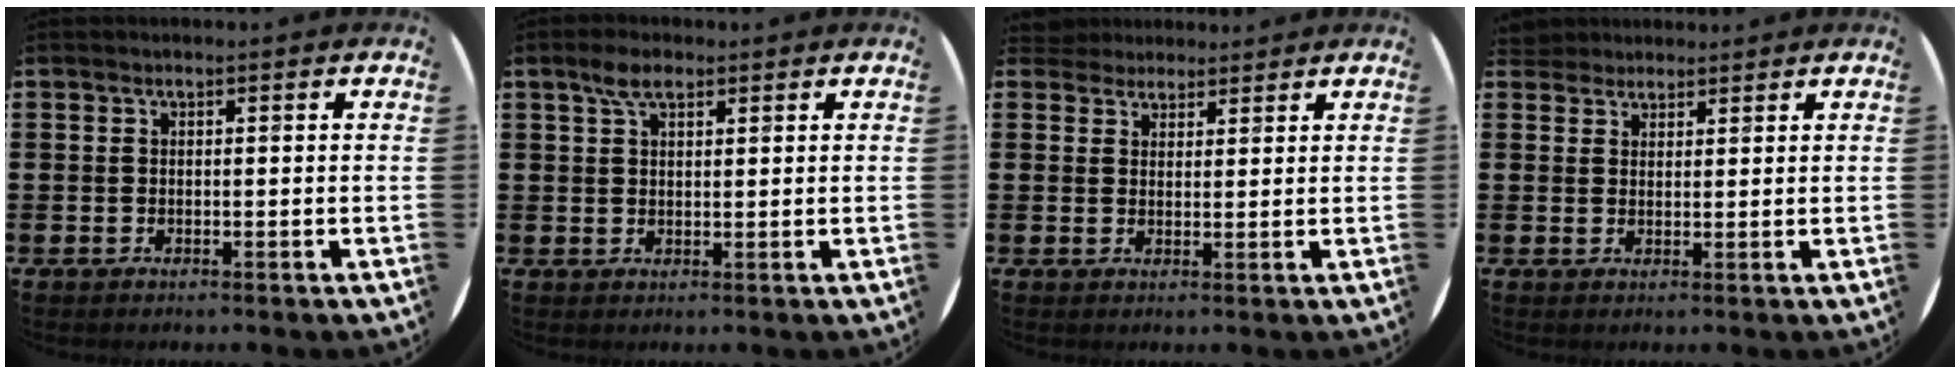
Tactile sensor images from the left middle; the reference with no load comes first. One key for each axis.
{"total": 3.5, "fx": 2.4, "fy": 1.5, "fz": 2.1, "tx": -0.038, "ty": 0.005, "tz": 0.040}
{"total": 3.0, "fx": 2.8, "fy": 1.1, "fz": 0.0, "tx": 0.001, "ty": 0.000, "tz": 0.052}
{"total": 2.8, "fx": 2.6, "fy": 0.9, "fz": 0.0, "tx": -0.006, "ty": 0.001, "tz": 0.052}